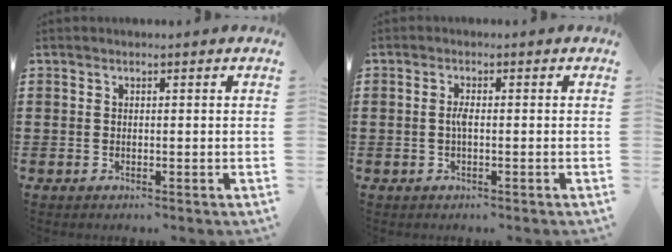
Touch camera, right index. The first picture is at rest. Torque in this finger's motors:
{"motor_torque": [0.49, -0.27, 0.02, 0.06]}